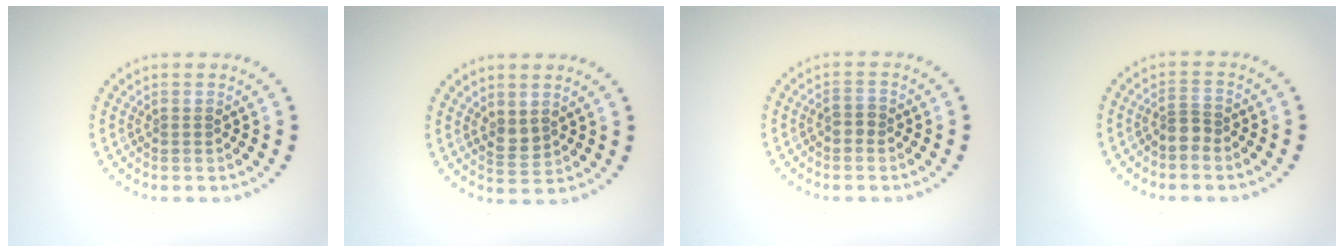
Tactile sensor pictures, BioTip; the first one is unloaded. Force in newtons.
{"total": 1.6, "press": 1.5, "slide": 0.5}
{"total": 1.2, "press": 1.1, "slide": 0.5}
{"total": 1.4, "press": 1.0, "slide": 1.0}